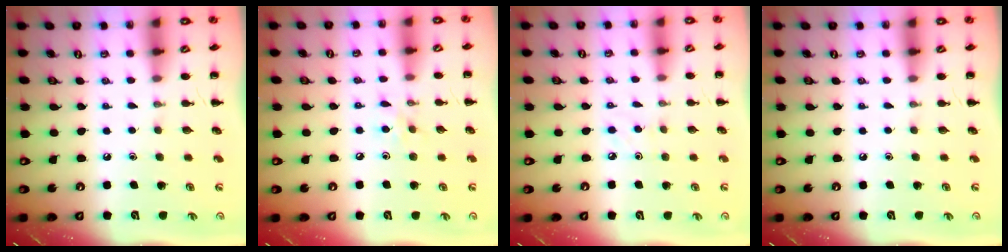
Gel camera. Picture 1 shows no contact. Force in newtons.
{"total": 5.4, "press": 5.1, "slide": 1.9}
{"total": 2.8, "press": 2.7, "slide": 1.0}
{"total": 0.0}